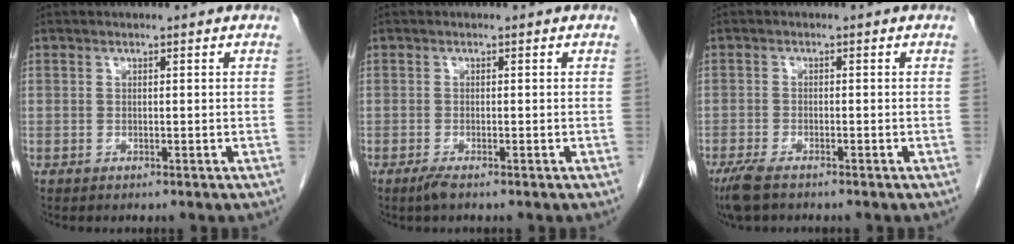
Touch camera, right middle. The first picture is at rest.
{"total": 1.4, "force": [-1.0, 0.1, 1.0], "torque": [-0.026, -0.005, -0.021]}
{"total": 4.2, "force": [-3.2, 1.0, 2.5], "torque": [-0.055, -0.011, -0.054]}